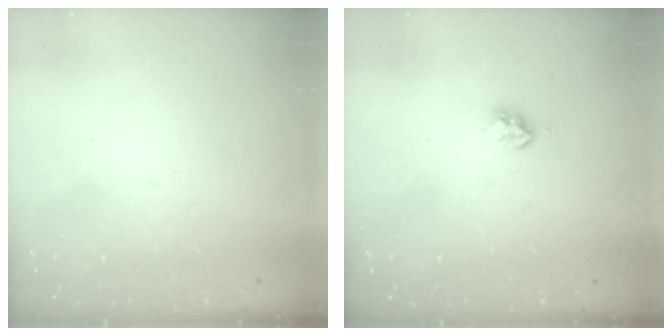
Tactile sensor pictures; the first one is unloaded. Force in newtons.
{"total": 3.6, "press": 3.6, "slide": 0.3}